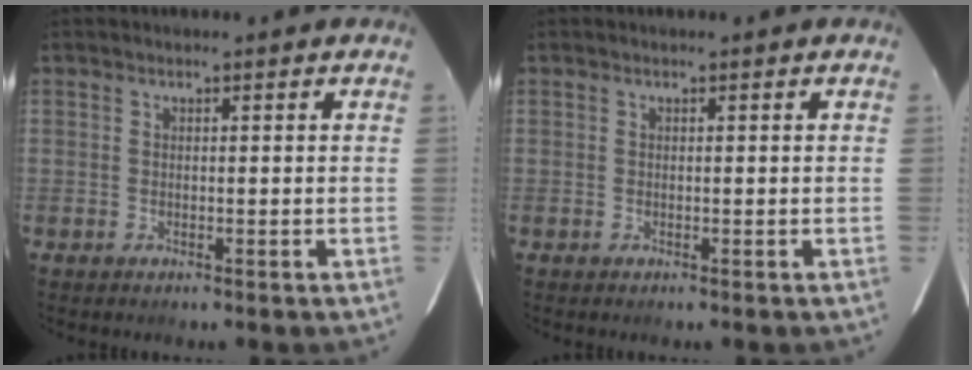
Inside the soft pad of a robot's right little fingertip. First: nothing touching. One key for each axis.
{"total": 0.0}